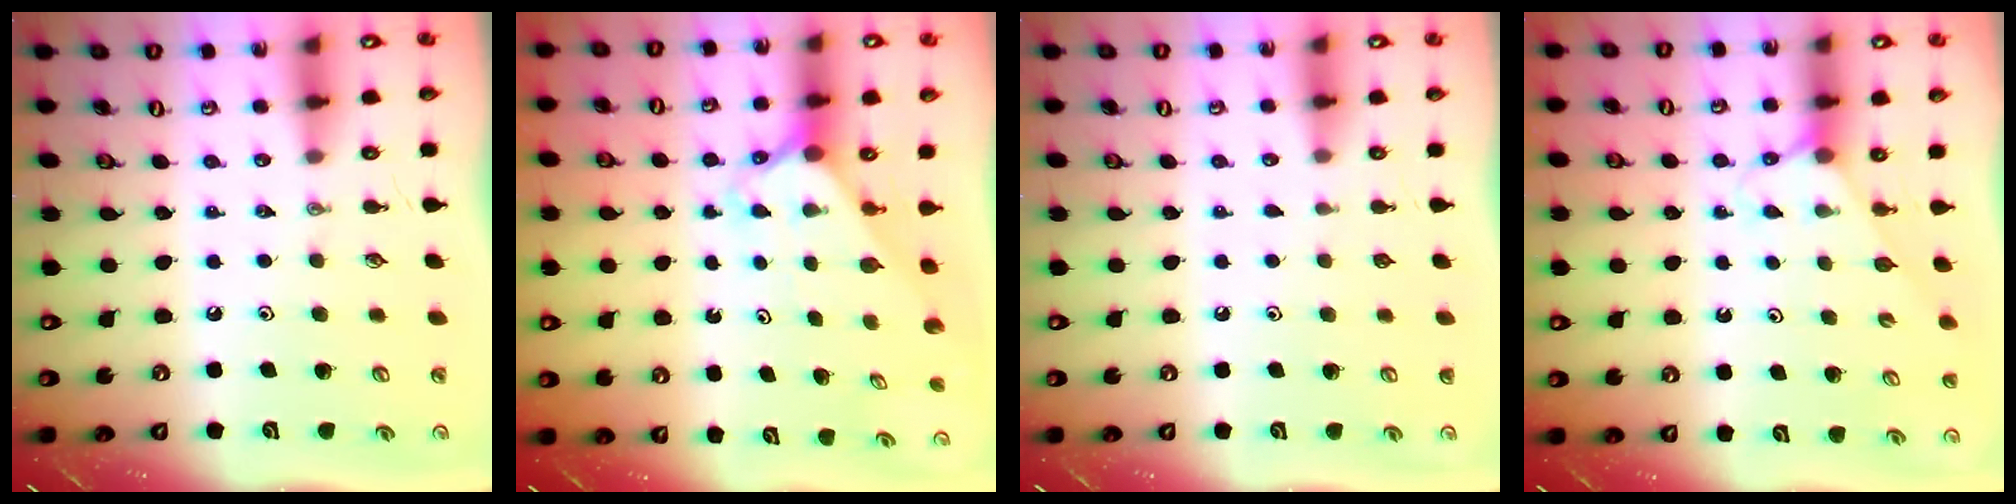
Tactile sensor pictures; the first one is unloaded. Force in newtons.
{"total": 2.0, "press": 2.0, "slide": 0.2}
{"total": 0.8, "press": 0.8, "slide": 0.1}
{"total": 4.7, "press": 4.6, "slide": 0.5}